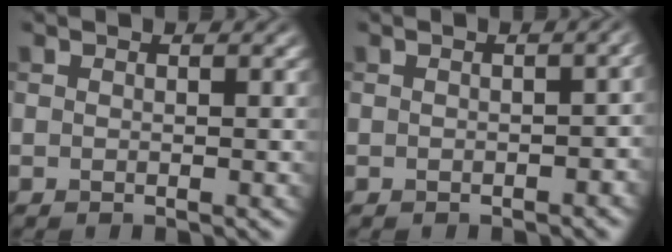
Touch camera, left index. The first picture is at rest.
{"total": 1.8, "force": [-0.5, 0.8, 1.5], "torque": [-0.015, -0.001, 0.000]}